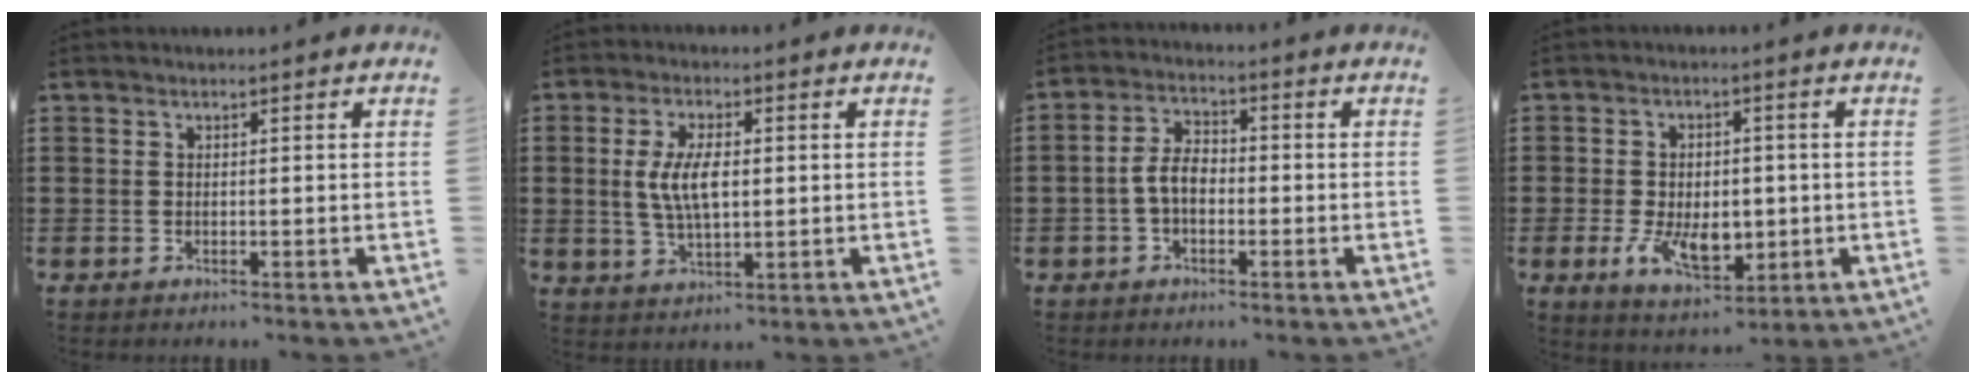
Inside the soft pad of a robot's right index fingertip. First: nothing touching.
{"total": 6.3, "force": [0.4, 2.6, 5.8], "torque": [-0.127, 0.003, 0.001]}
{"total": 5.0, "force": [-1.2, 2.9, 4.0], "torque": [-0.101, 0.000, -0.031]}
{"total": 7.8, "force": [-1.5, 5.1, 5.8], "torque": [-0.104, 0.002, -0.029]}